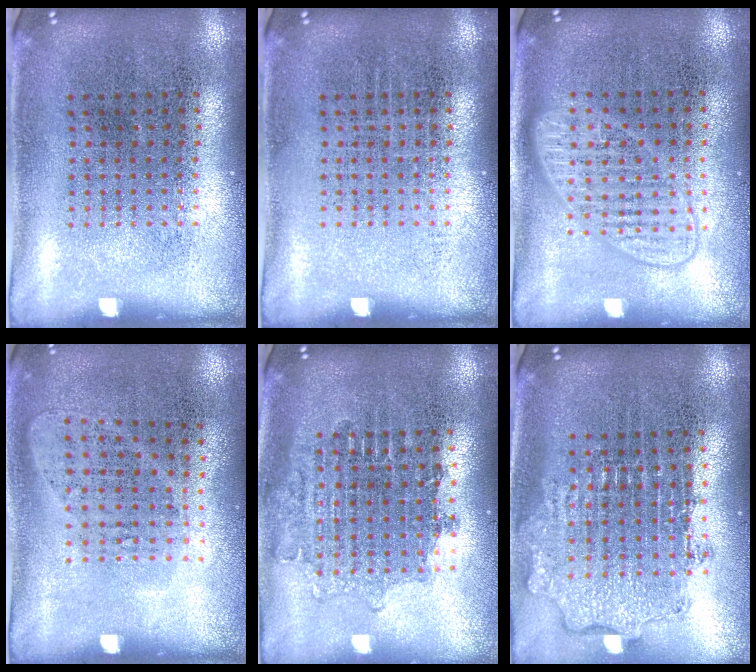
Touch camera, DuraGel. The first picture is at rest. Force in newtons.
{"total": 0.0}
{"total": 1.5, "press": 1.5, "slide": 0.2}
{"total": 0.9, "press": 0.8, "slide": 0.4}
{"total": 1.6, "press": 1.3, "slide": 0.9}
{"total": 1.9, "press": 1.5, "slide": 1.2}